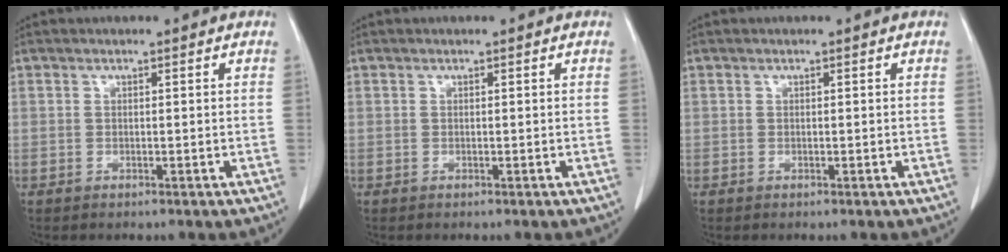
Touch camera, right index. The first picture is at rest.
{"total": 0.0}
{"total": 0.0}